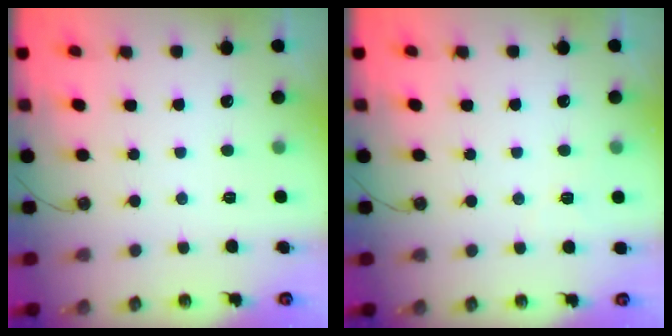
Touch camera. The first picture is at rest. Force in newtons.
{"total": 2.6, "press": 1.9, "slide": 1.8}